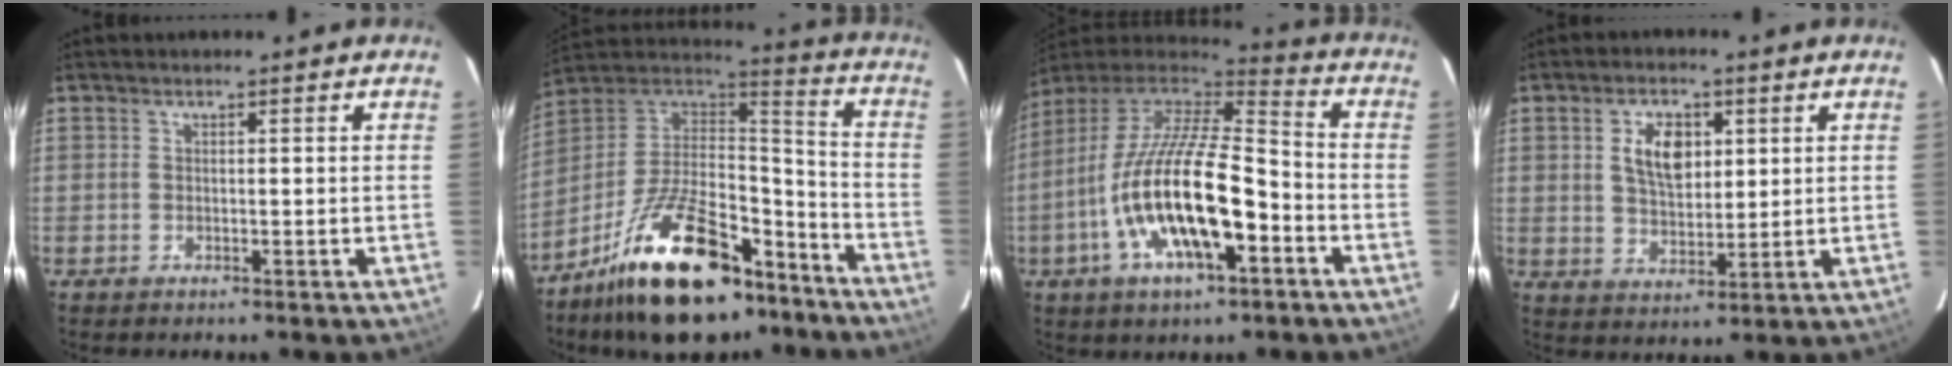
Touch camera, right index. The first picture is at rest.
{"total": 25.0, "force": [-16.1, 11.0, 15.7], "torque": [-0.292, 0.008, -0.251]}
{"total": 21.6, "force": [-7.4, 7.3, 18.9], "torque": [-0.358, -0.026, -0.136]}
{"total": 7.5, "force": [2.4, 4.2, 5.8], "torque": [-0.104, 0.010, 0.047]}